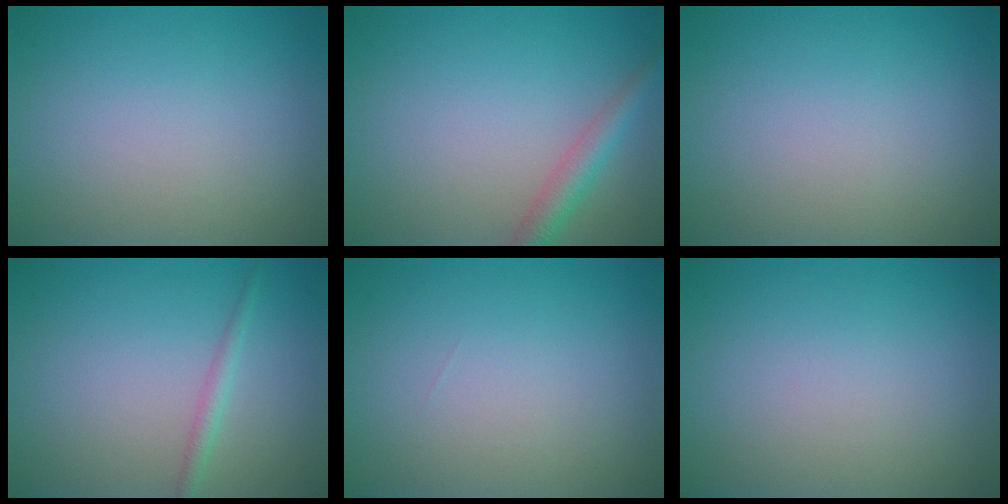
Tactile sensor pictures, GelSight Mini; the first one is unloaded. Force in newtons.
{"total": 2.7, "press": 2.7, "slide": 0.1}
{"total": 0.0}
{"total": 1.3, "press": 1.3, "slide": 0.1}
{"total": 0.0}
{"total": 0.0}